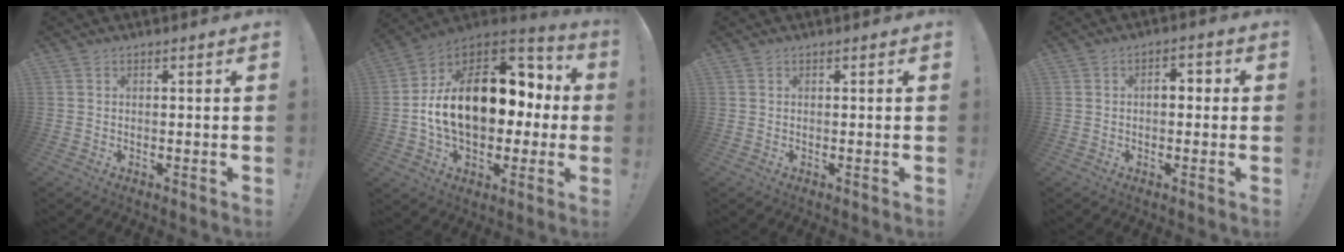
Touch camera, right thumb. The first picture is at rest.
{"total": 24.1, "force": [0.8, 15.4, 18.5], "torque": [-0.297, 0.016, 0.038]}
{"total": 0.0}
{"total": 4.2, "force": [-0.1, 2.6, 3.3], "torque": [-0.046, 0.011, -0.008]}